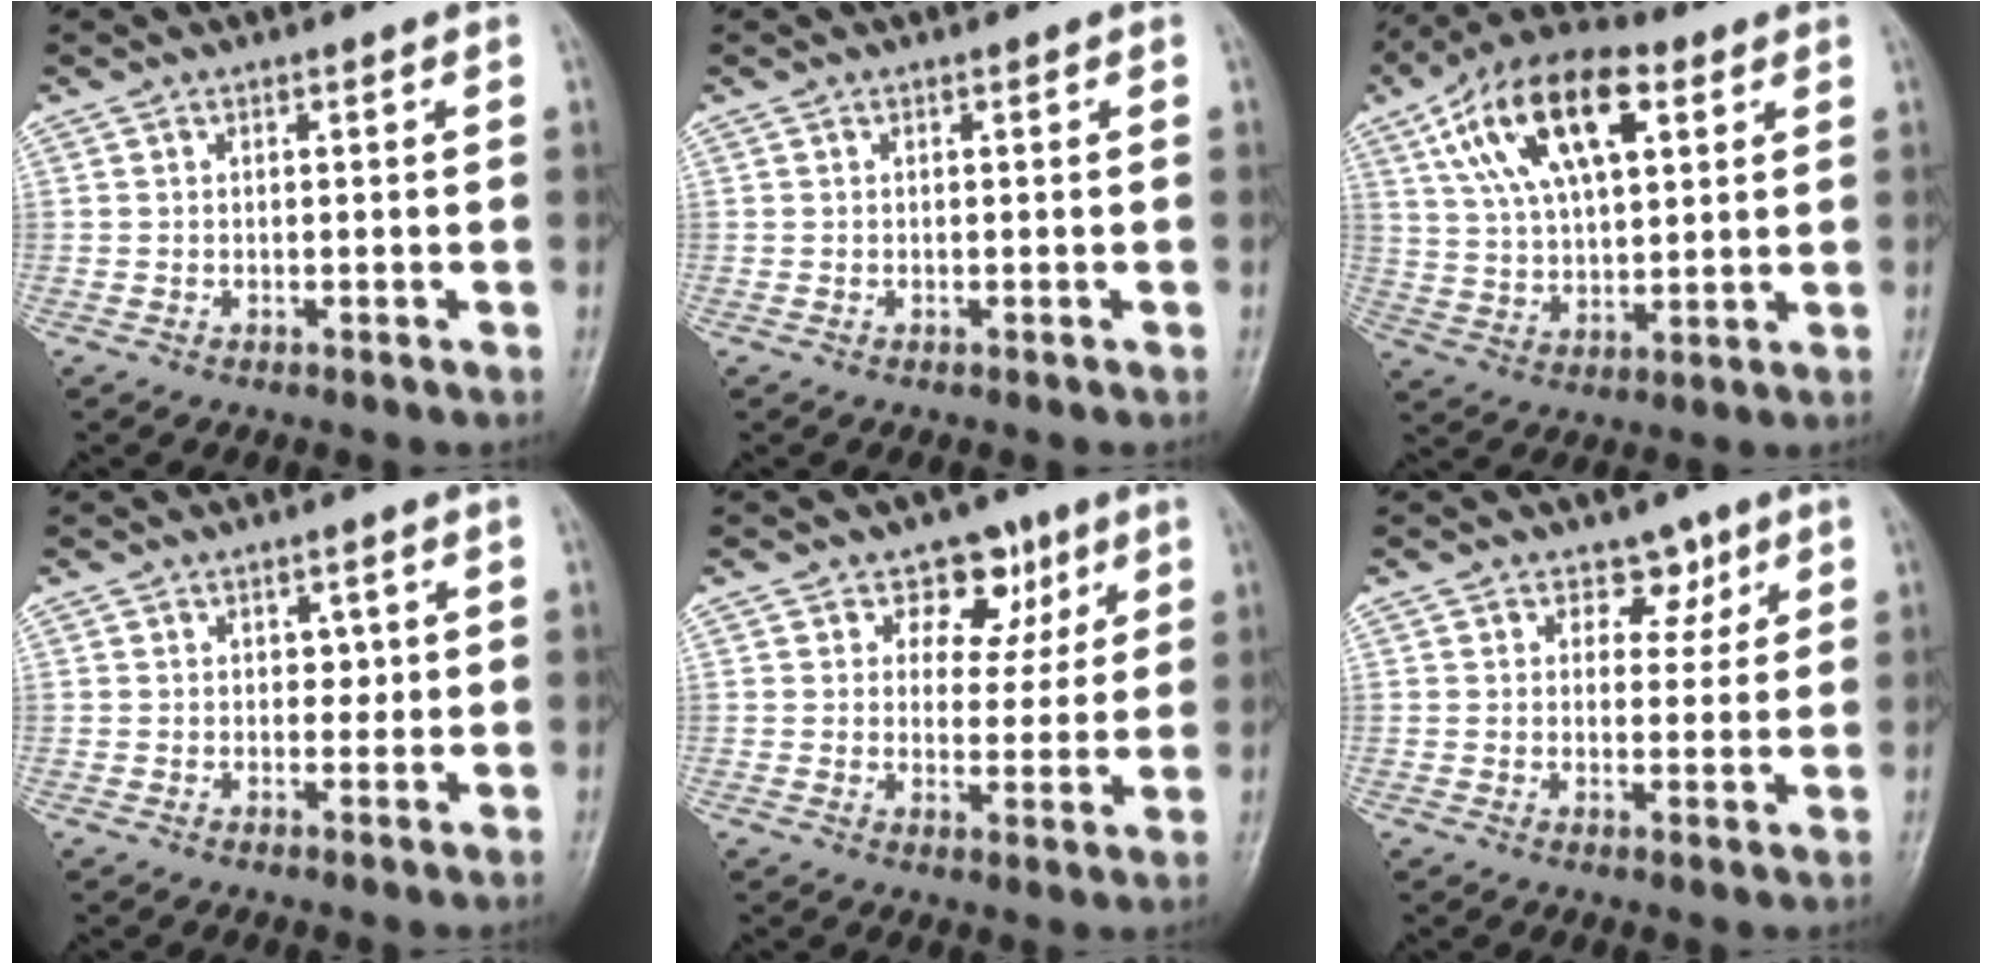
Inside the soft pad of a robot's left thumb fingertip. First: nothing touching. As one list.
[{"total": 0.0}, {"total": 18.3, "force": [7.5, 9.2, 14.0], "torque": [-0.229, 0.000, 0.130]}, {"total": 1.7, "force": [0.3, 1.3, 1.0], "torque": [0.005, 0.003, 0.001]}, {"total": 8.0, "force": [4.2, 6.0, 3.1], "torque": [0.001, -0.012, 0.058]}, {"total": 4.4, "force": [2.4, 3.3, 1.6], "torque": [0.014, -0.009, 0.032]}]